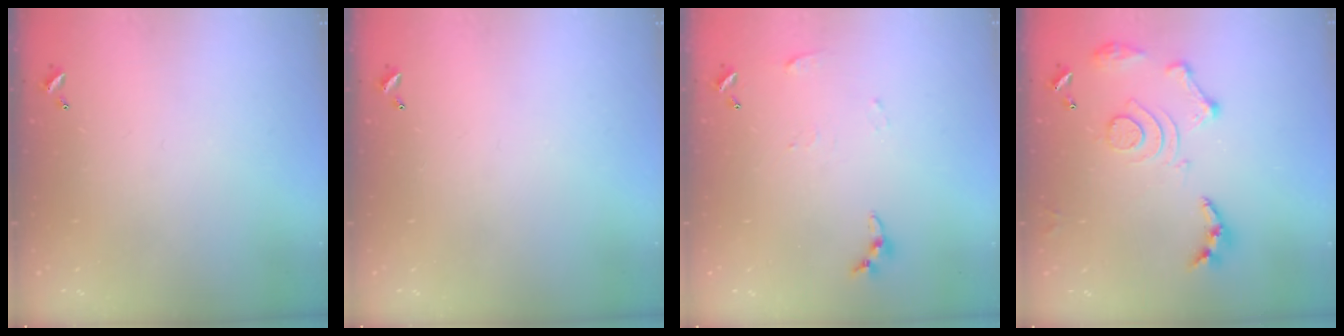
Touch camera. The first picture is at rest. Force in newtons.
{"total": 0.0}
{"total": 4.6, "press": 4.6, "slide": 0.5}
{"total": 14.6, "press": 14.5, "slide": 1.6}